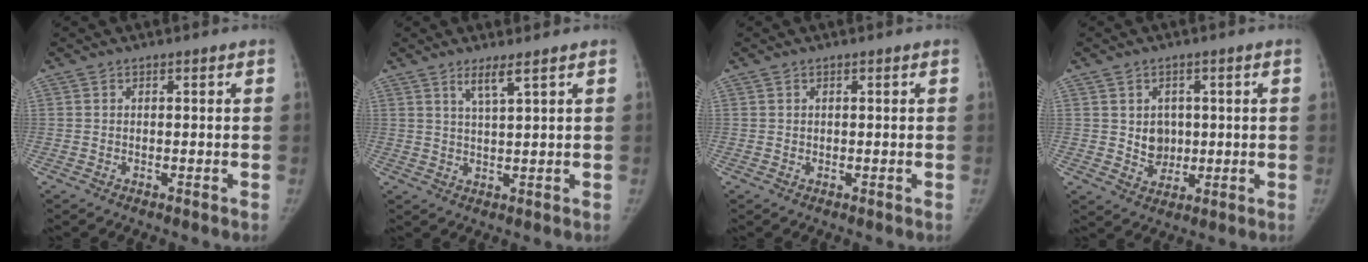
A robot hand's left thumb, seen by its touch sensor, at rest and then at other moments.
{"total": 3.4, "force": [2.3, 0.0, 2.6], "torque": [-0.054, -0.018, 0.047]}
{"total": 0.0}
{"total": 5.1, "force": [0.6, 4.5, 2.4], "torque": [-0.007, -0.004, 0.017]}